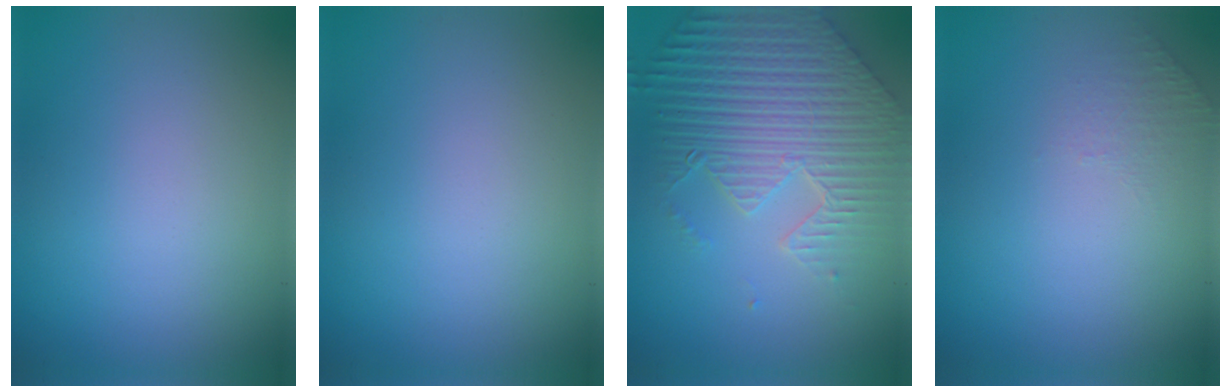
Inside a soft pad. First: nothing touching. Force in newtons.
{"total": 0.0}
{"total": 8.9, "press": 6.3, "slide": 6.2}
{"total": 1.0, "press": 0.5, "slide": 0.9}